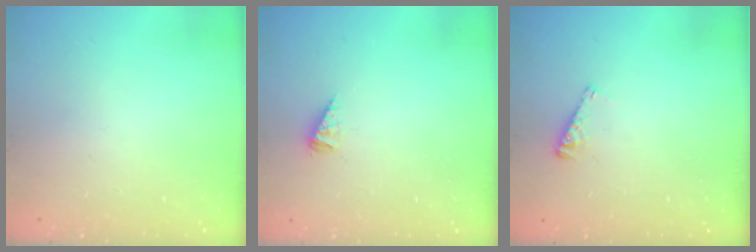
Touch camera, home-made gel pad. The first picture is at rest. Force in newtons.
{"total": 2.1, "press": 2.1, "slide": 0.2}
{"total": 4.2, "press": 4.2, "slide": 0.4}